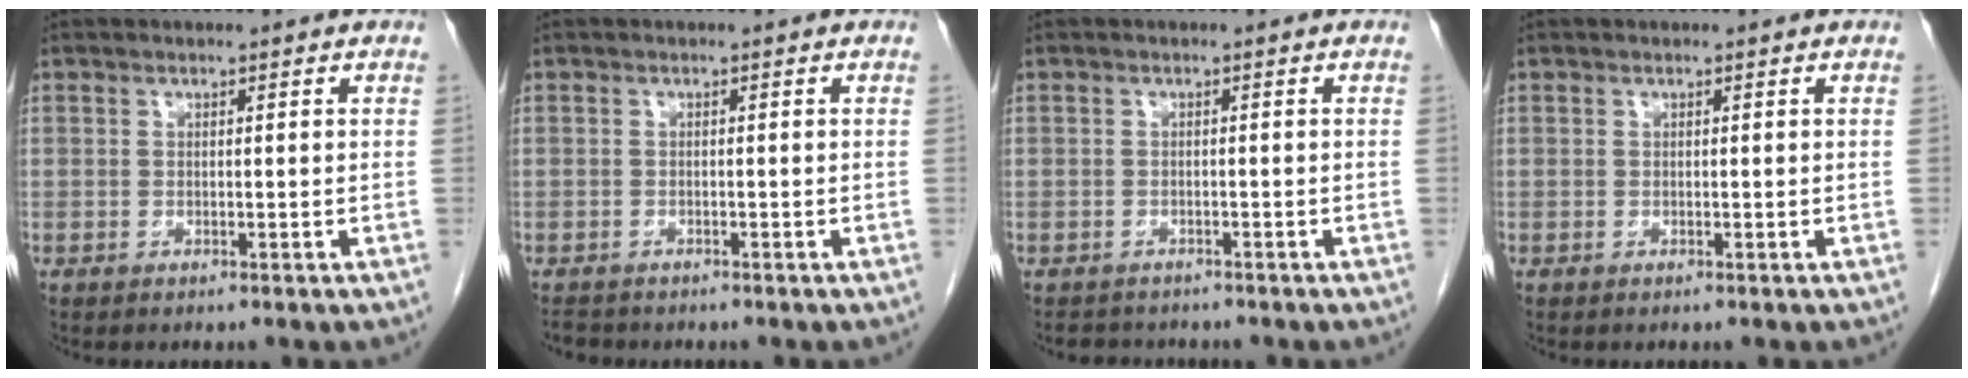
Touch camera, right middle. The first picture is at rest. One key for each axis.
{"total": 1.4, "fx": -1.3, "fy": 0.5, "fz": 0.0, "tx": -0.006, "ty": -0.003, "tz": -0.020}
{"total": 2.8, "fx": -2.5, "fy": 1.2, "fz": 0.0, "tx": -0.003, "ty": -0.001, "tz": -0.038}
{"total": 0.0}